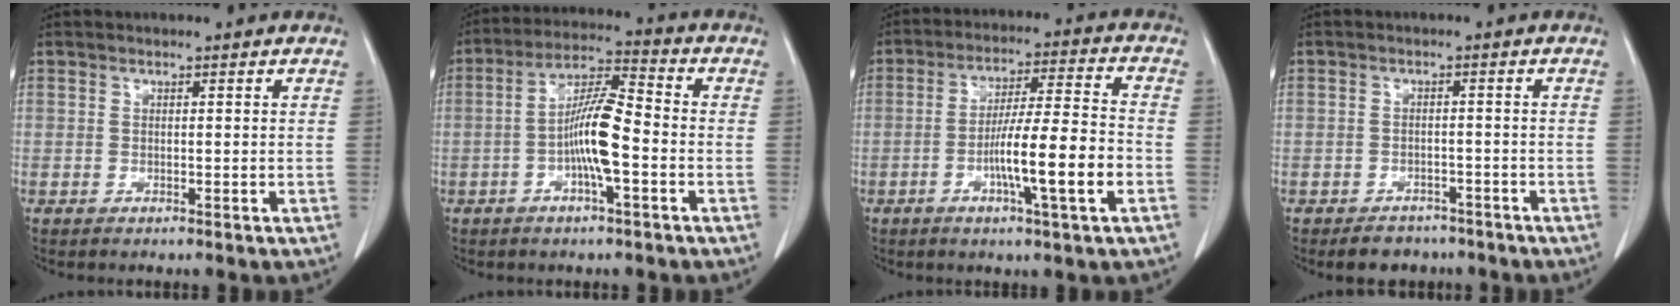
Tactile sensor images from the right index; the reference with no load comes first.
{"total": 9.0, "force": [-2.2, 1.3, 8.7], "torque": [-0.168, 0.013, -0.045]}
{"total": 11.8, "force": [-3.7, 0.1, 11.2], "torque": [-0.190, -0.001, -0.065]}
{"total": 4.5, "force": [-3.7, 2.6, 0.6], "torque": [-0.008, 0.007, -0.050]}